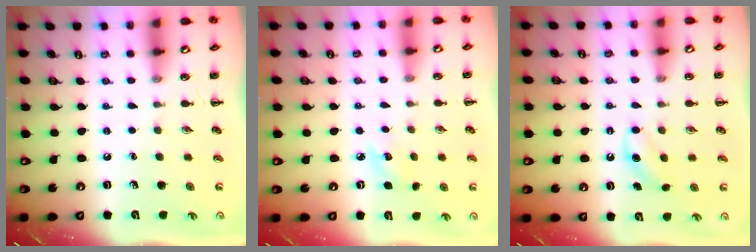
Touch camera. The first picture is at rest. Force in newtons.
{"total": 4.5, "press": 4.4, "slide": 1.0}
{"total": 4.6, "press": 4.5, "slide": 1.1}